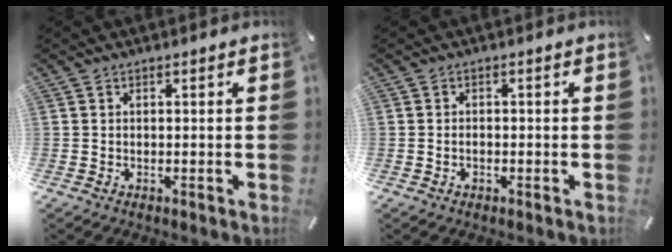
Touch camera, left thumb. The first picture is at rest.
{"total": 1.3, "force": [-0.5, 0.8, 1.0], "torque": [-0.019, 0.002, -0.010]}